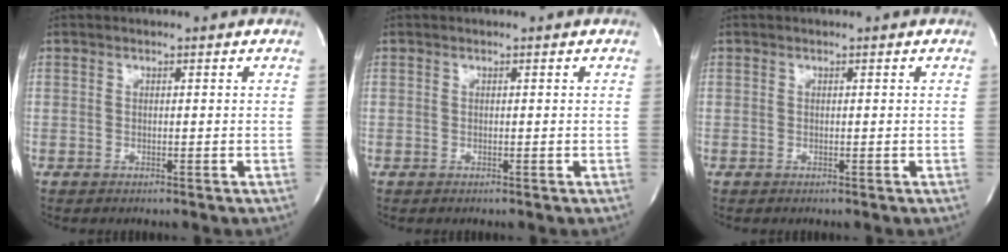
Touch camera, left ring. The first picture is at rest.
{"total": 0.0}
{"total": 0.0}